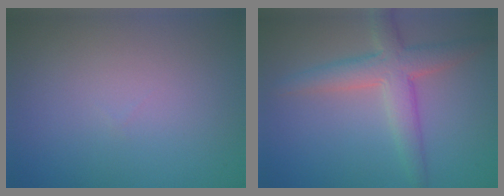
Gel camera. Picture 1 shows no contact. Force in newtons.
{"total": 4.6, "press": 4.6, "slide": 0.4}